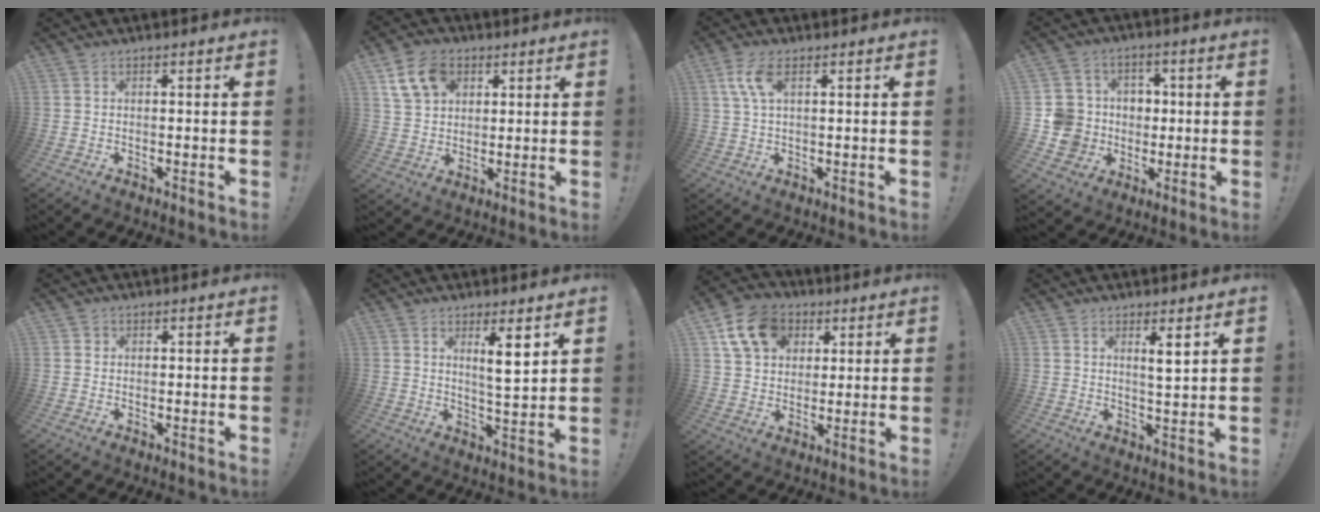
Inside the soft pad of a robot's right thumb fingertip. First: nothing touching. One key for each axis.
{"total": 11.0, "fx": 5.1, "fy": 8.0, "fz": 5.6, "tx": -0.096, "ty": -0.009, "tz": 0.103}
{"total": 6.5, "fx": 2.4, "fy": 2.7, "fz": 5.4, "tx": -0.098, "ty": 0.004, "tz": 0.044}
{"total": 12.4, "fx": -1.3, "fy": 12.0, "fz": 2.9, "tx": -0.055, "ty": 0.016, "tz": -0.008}
{"total": 1.0, "fx": 0.4, "fy": 1.0, "fz": 0.1, "tx": 0.003, "ty": -0.001, "tz": 0.005}
{"total": 7.3, "fx": 3.7, "fy": 0.7, "fz": 6.3, "tx": -0.091, "ty": -0.024, "tz": 0.052}
{"total": 13.9, "fx": 5.9, "fy": 10.6, "fz": 7.0, "tx": -0.108, "ty": -0.016, "tz": 0.118}
{"total": 4.6, "fx": 2.5, "fy": 0.2, "fz": 3.9, "tx": -0.053, "ty": -0.021, "tz": 0.034}